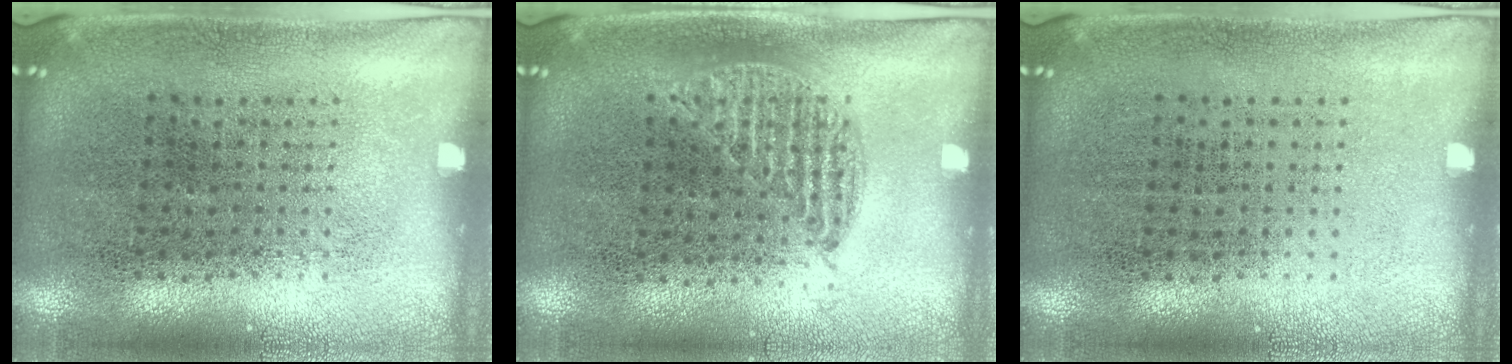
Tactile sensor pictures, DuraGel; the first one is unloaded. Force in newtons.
{"total": 0.9, "press": 0.8, "slide": 0.4}
{"total": 0.0}